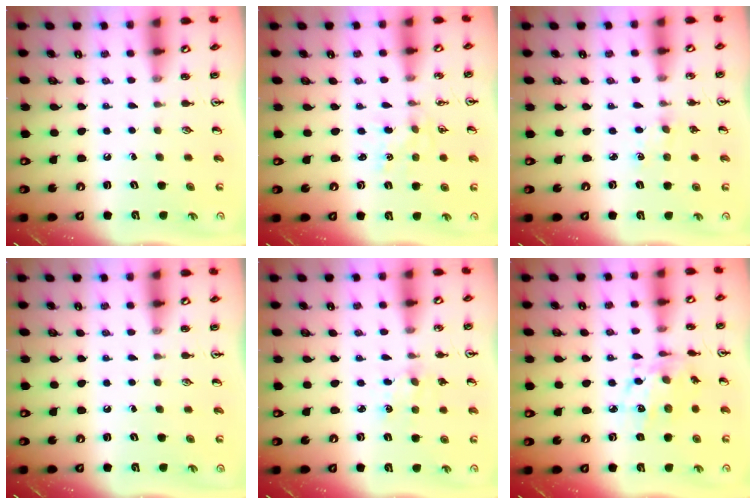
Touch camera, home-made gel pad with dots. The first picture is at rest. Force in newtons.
{"total": 1.0, "press": 1.0, "slide": 0.2}
{"total": 2.1, "press": 2.1, "slide": 0.3}
{"total": 0.0}
{"total": 3.1, "press": 3.1, "slide": 0.4}
{"total": 9.2, "press": 9.2, "slide": 0.7}